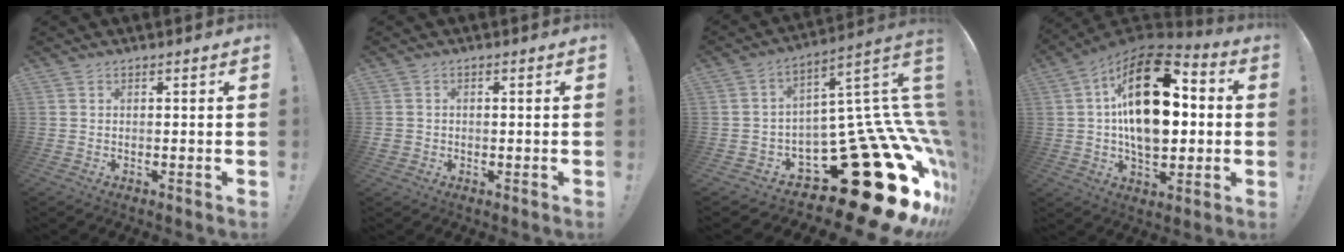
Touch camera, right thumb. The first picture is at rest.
{"total": 2.0, "force": [-0.5, 1.8, 0.6], "torque": [-0.014, 0.004, -0.006]}
{"total": 35.4, "force": [-13.3, 16.4, 28.4], "torque": [-0.317, 0.021, -0.155]}
{"total": 25.2, "force": [3.2, 14.6, 20.2], "torque": [-0.342, -0.005, 0.055]}